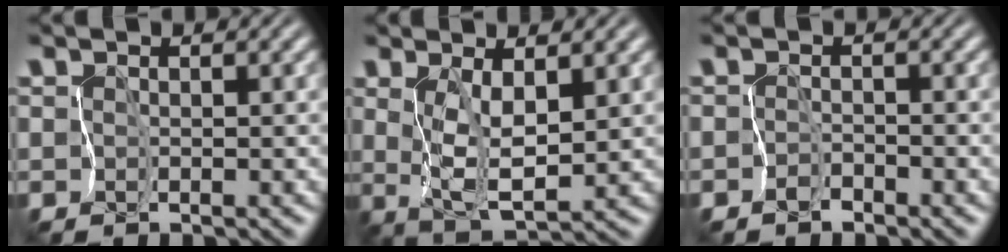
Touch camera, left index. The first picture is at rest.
{"total": 3.4, "force": [1.0, 0.9, 3.1], "torque": [-0.068, -0.011, 0.027]}
{"total": 1.0, "force": [-1.0, 0.3, 0.0], "torque": [0.001, -0.001, -0.022]}